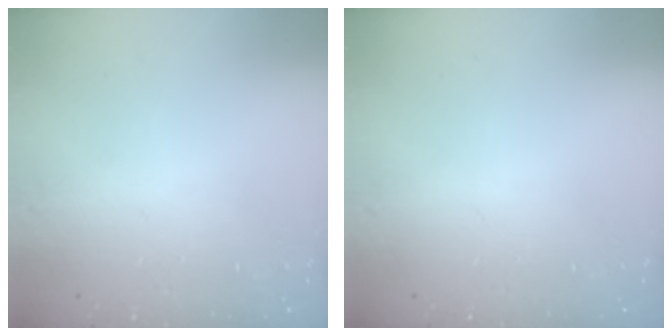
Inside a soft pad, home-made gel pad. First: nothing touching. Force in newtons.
{"total": 0.0}